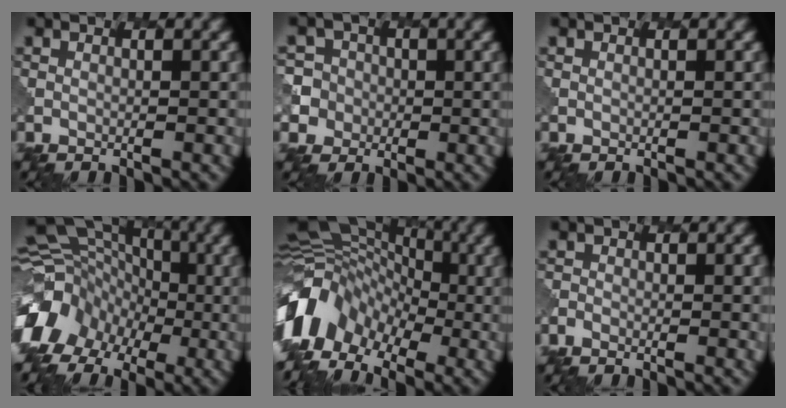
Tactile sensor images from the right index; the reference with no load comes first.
{"total": 6.5, "force": [-0.7, 6.4, 1.1], "torque": [-0.021, 0.019, -0.035]}
{"total": 0.0}
{"total": 13.4, "force": [-3.8, 11.5, 5.8], "torque": [-0.111, -0.001, -0.086]}
{"total": 11.0, "force": [-3.5, 8.2, 6.5], "torque": [-0.132, -0.002, -0.079]}
{"total": 3.1, "force": [-1.3, 1.3, 2.5], "torque": [-0.024, -0.001, -0.021]}